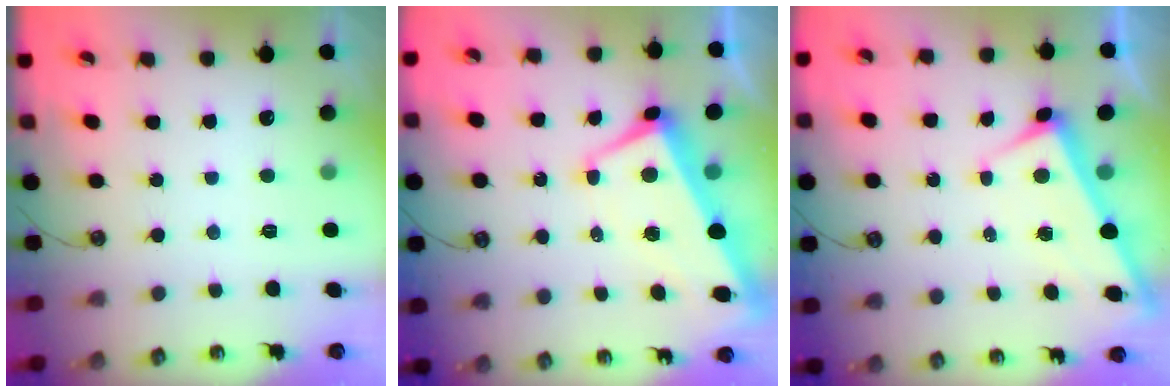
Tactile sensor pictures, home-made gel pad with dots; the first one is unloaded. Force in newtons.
{"total": 1.7, "press": 1.1, "slide": 1.3}
{"total": 3.1, "press": 3.1, "slide": 0.0}